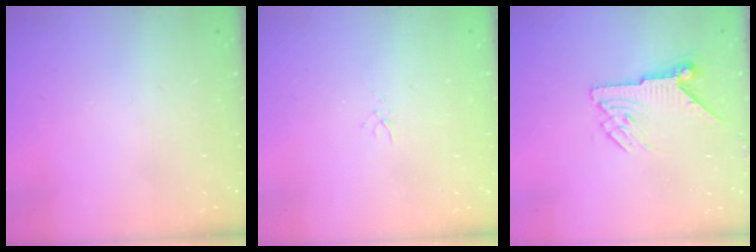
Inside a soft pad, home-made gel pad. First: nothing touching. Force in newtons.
{"total": 1.0, "press": 1.0, "slide": 0.3}
{"total": 7.5, "press": 7.5, "slide": 0.4}